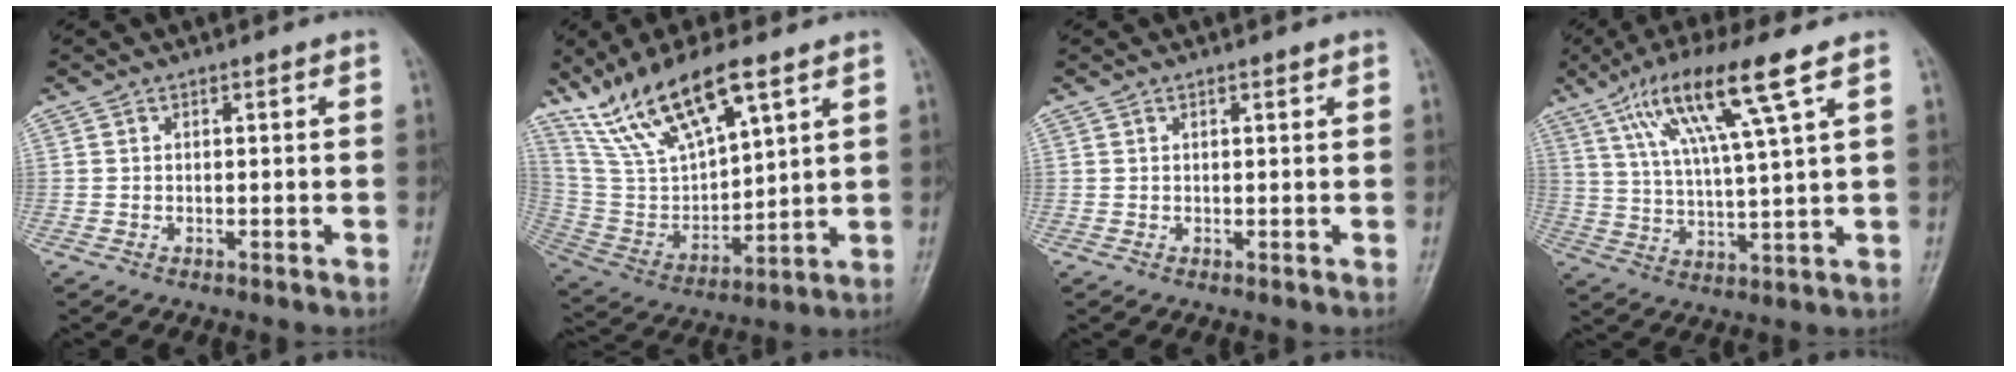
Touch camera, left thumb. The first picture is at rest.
{"total": 17.4, "force": [11.4, 5.8, 11.8], "torque": [-0.207, -0.039, 0.234]}
{"total": 1.1, "force": [0.7, 0.4, 0.7], "torque": [-0.007, -0.002, 0.010]}
{"total": 14.7, "force": [7.4, 1.3, 12.6], "torque": [-0.241, -0.011, 0.138]}